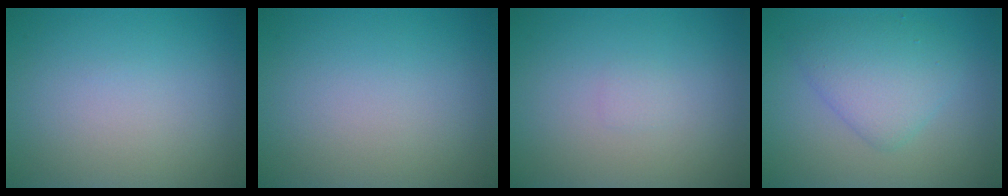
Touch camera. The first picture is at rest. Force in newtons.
{"total": 0.0}
{"total": 0.5, "press": 0.5, "slide": 0.0}
{"total": 3.8, "press": 3.7, "slide": 0.3}